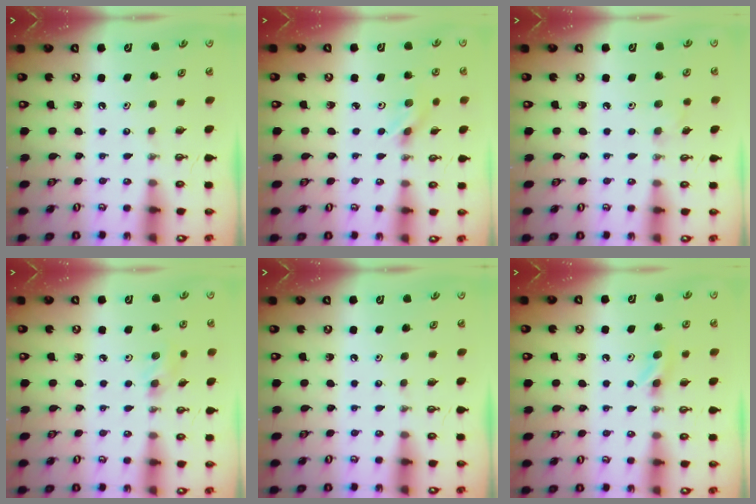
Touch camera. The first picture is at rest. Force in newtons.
{"total": 2.0, "press": 1.9, "slide": 0.6}
{"total": 5.4, "press": 4.8, "slide": 2.4}
{"total": 3.6, "press": 3.5, "slide": 0.7}
{"total": 0.0}
{"total": 5.0, "press": 4.1, "slide": 2.8}